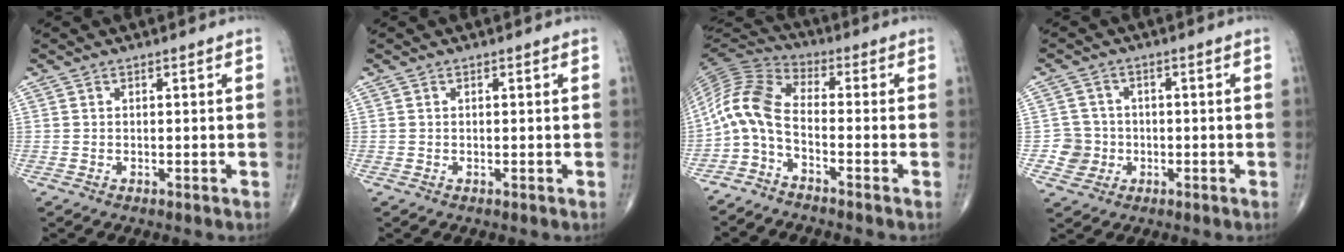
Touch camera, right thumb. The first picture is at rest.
{"total": 0.0}
{"total": 9.2, "force": [-3.2, 4.0, 7.6], "torque": [-0.164, 0.054, -0.084]}
{"total": 4.7, "force": [-1.0, 4.6, 0.3], "torque": [0.022, 0.011, -0.021]}